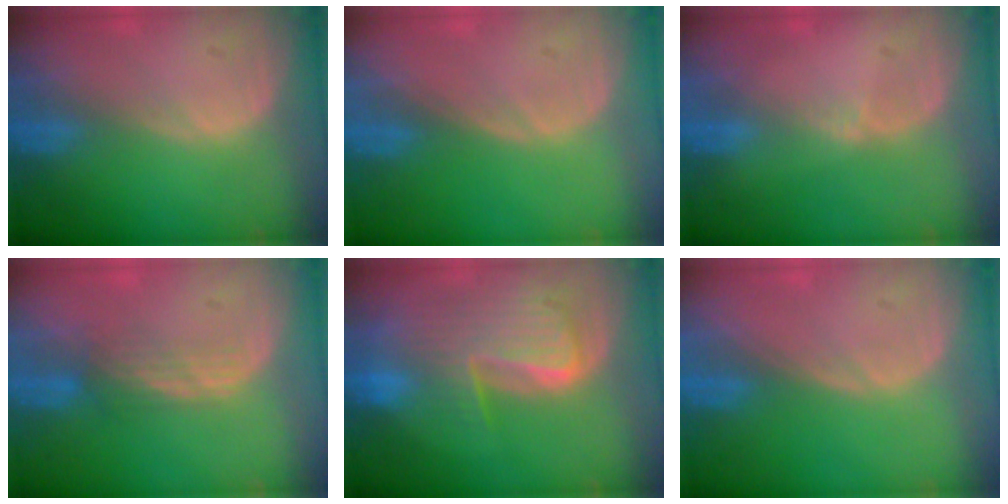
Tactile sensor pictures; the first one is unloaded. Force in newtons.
{"total": 0.0}
{"total": 0.6, "press": 0.6, "slide": 0.2}
{"total": 3.2, "press": 2.6, "slide": 1.9}
{"total": 9.8, "press": 8.4, "slide": 5.0}
{"total": 0.0}